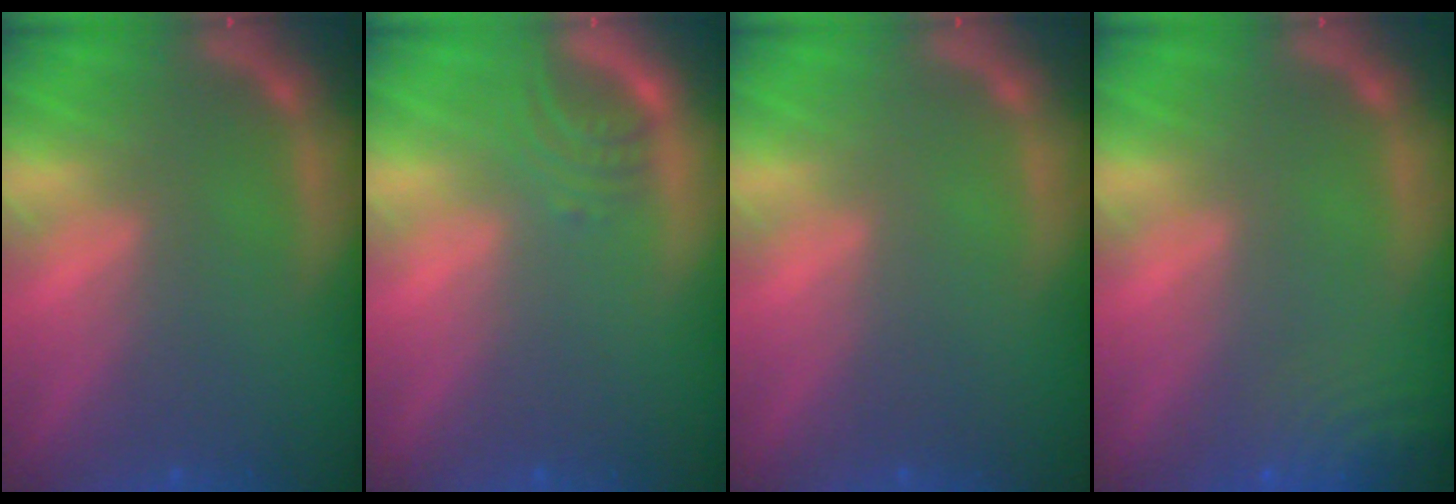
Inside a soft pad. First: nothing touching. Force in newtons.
{"total": 2.5}
{"total": 0.0}
{"total": 6.5}